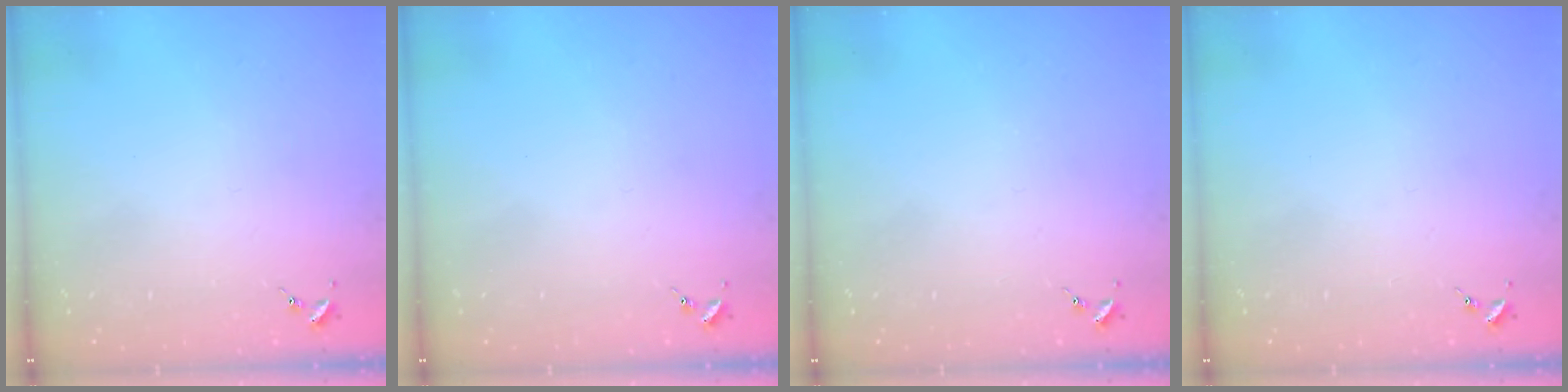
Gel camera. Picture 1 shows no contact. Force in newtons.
{"total": 0.0}
{"total": 0.0}
{"total": 0.0}